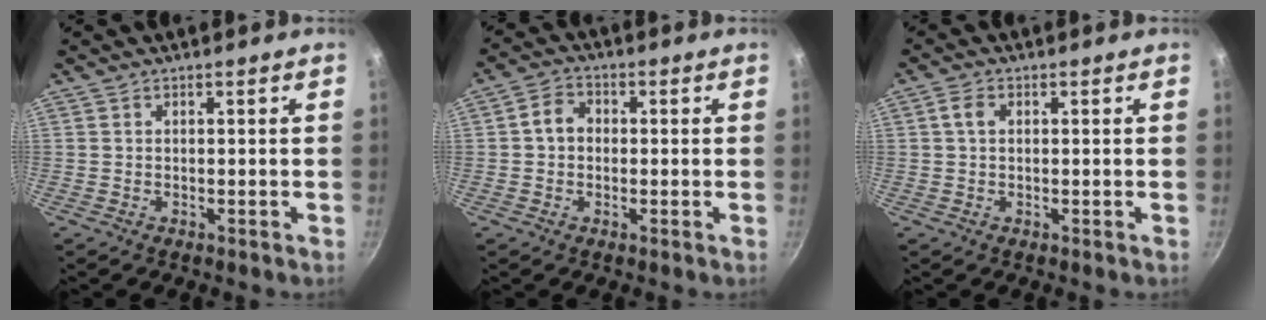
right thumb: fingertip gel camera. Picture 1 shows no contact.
{"total": 4.5, "force": [0.1, 3.7, 2.6], "torque": [-0.029, 0.013, -0.009]}
{"total": 2.4, "force": [0.5, 1.6, 1.7], "torque": [-0.031, 0.006, 0.007]}